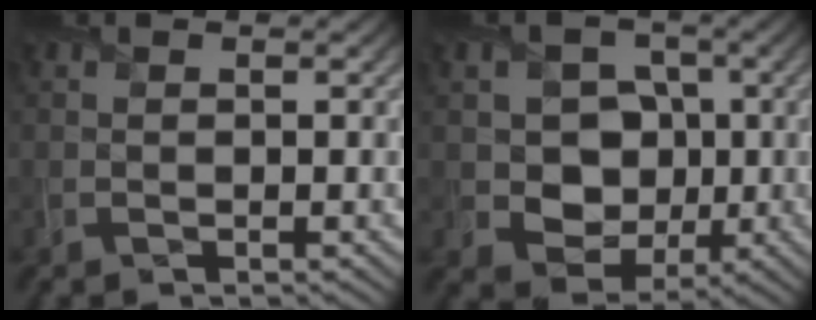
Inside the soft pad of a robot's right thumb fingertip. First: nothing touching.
{"total": 7.9, "force": [-0.2, 6.9, 4.0], "torque": [-0.092, -0.008, -0.014]}